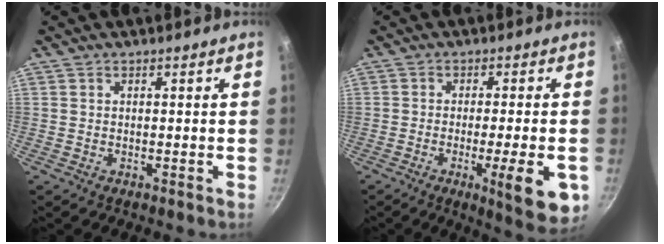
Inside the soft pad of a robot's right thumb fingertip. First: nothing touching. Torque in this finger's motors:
{"motor_torque": [0.07, 0.36, -0.04, -0.22, 0.07]}